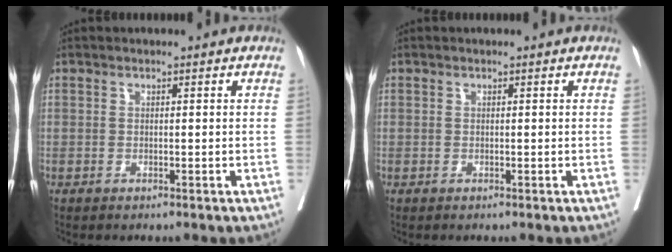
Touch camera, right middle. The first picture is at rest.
{"total": 0.0}